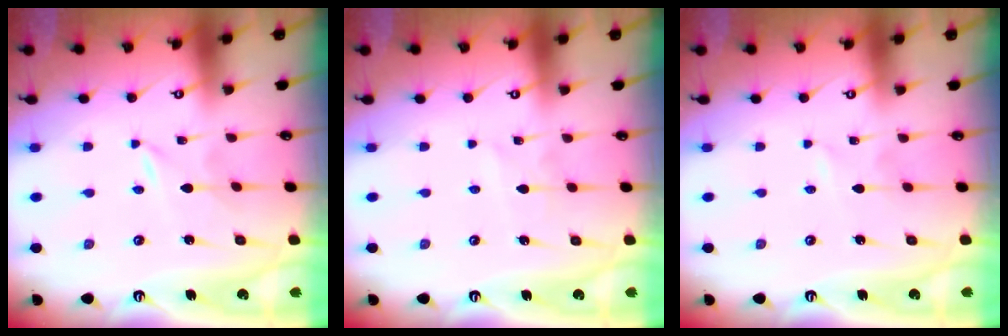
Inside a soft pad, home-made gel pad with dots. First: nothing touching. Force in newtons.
{"total": 1.6, "press": 1.6, "slide": 0.1}
{"total": 0.0}